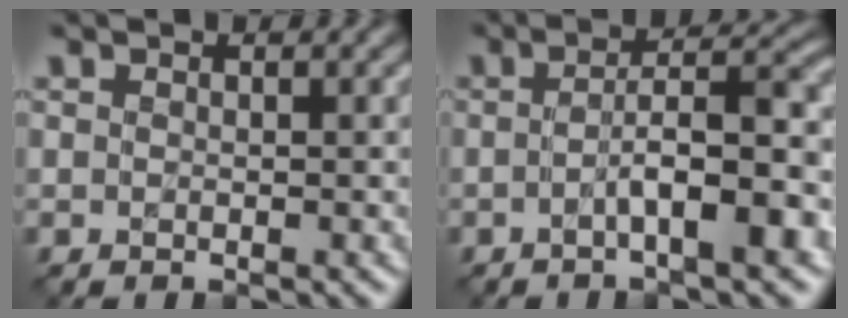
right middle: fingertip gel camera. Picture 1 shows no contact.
{"total": 7.3, "force": [-1.4, 1.7, 6.9], "torque": [-0.091, 0.017, -0.032]}